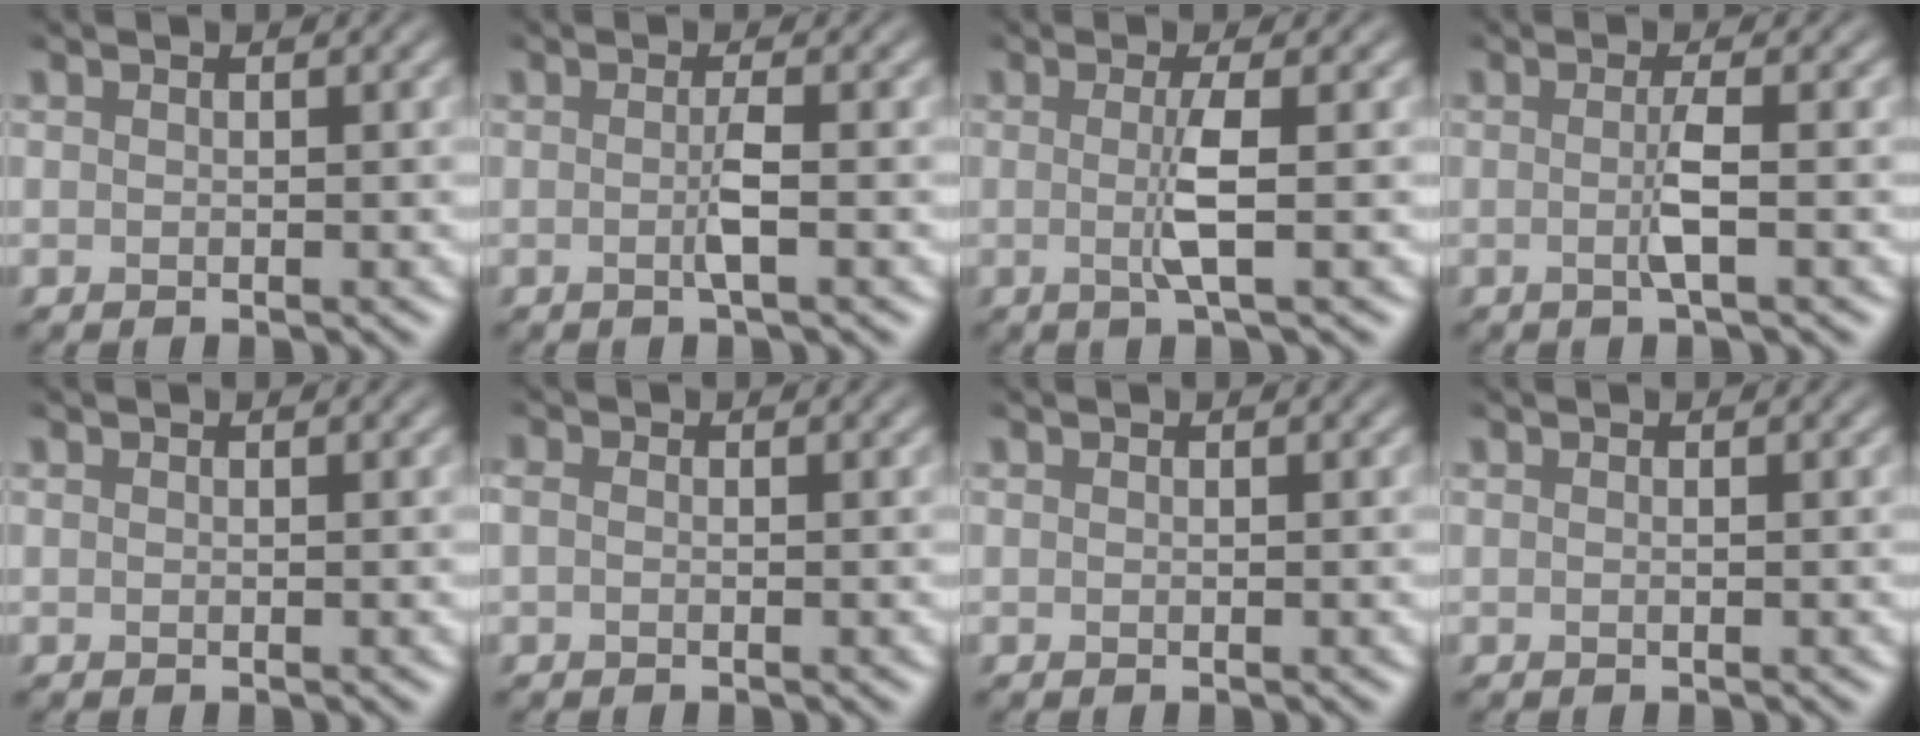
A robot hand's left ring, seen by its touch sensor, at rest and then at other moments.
{"total": 1.6, "force": [-0.3, 0.0, 1.5], "torque": [-0.031, -0.004, -0.008]}
{"total": 2.7, "force": [-0.1, 0.3, 2.7], "torque": [-0.054, -0.008, -0.007]}
{"total": 2.0, "force": [-0.3, 0.1, 2.0], "torque": [-0.039, -0.005, -0.009]}
{"total": 0.0}
{"total": 0.6, "force": [-0.3, 0.3, 0.4], "torque": [-0.009, -0.002, -0.008]}
{"total": 0.0}
{"total": 0.0}